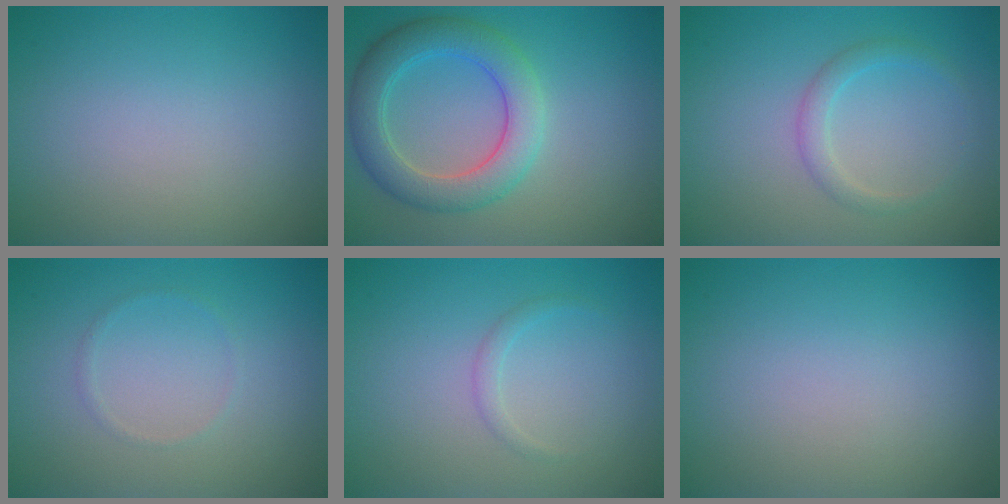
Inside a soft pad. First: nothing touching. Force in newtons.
{"total": 5.4, "press": 5.4, "slide": 0.1}
{"total": 1.7, "press": 1.7, "slide": 0.1}
{"total": 0.6, "press": 0.6, "slide": 0.1}
{"total": 0.9, "press": 0.9, "slide": 0.0}
{"total": 0.0}